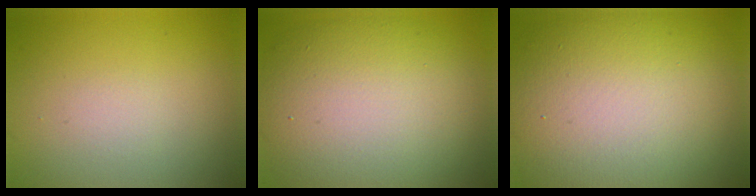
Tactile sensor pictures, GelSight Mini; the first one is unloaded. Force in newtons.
{"total": 11.9, "press": 11.8, "slide": 0.5}
{"total": 16.5, "press": 16.5, "slide": 1.4}